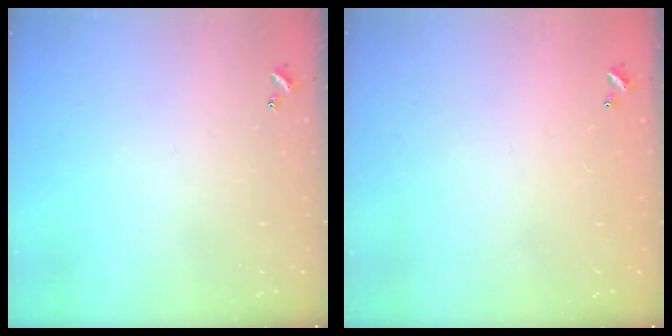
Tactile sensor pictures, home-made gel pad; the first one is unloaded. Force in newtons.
{"total": 2.9, "press": 2.9, "slide": 0.1}